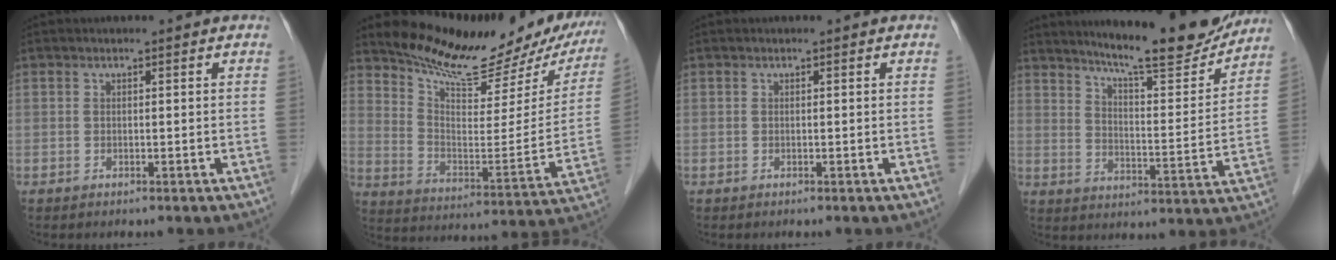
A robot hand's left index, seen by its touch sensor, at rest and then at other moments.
{"total": 21.1, "force": [18.7, 5.8, 7.7], "torque": [-0.112, -0.042, 0.257]}
{"total": 0.0}
{"total": 16.5, "force": [14.8, 1.6, 7.2], "torque": [-0.108, -0.032, 0.205]}